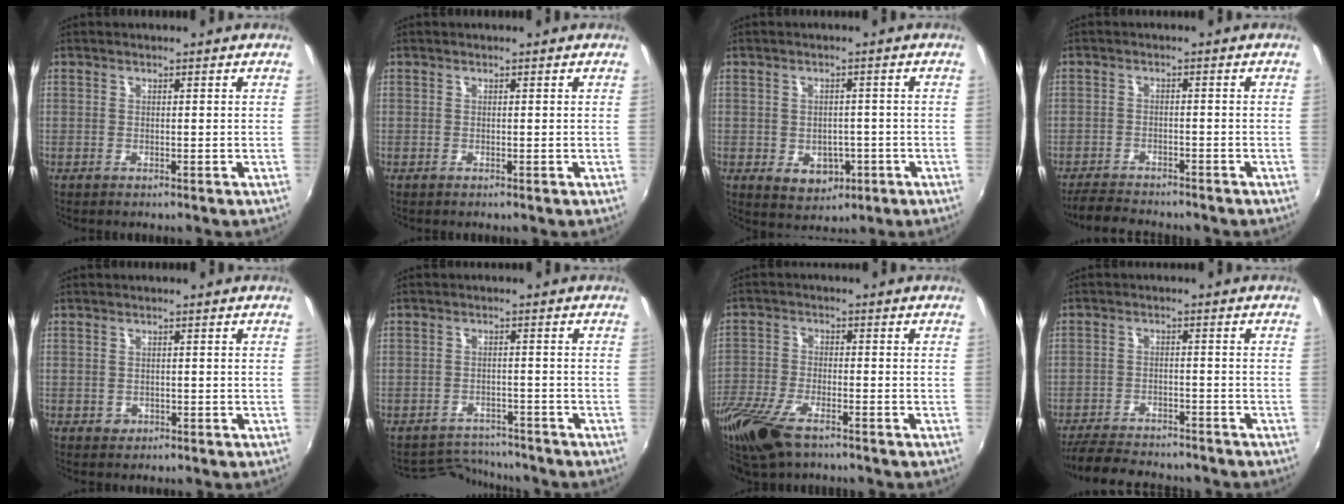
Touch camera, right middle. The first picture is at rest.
{"total": 0.0}
{"total": 6.1, "force": [-2.0, 4.8, 3.2], "torque": [-0.062, 0.001, -0.013]}
{"total": 6.2, "force": [-5.7, 1.7, 1.7], "torque": [-0.059, -0.005, -0.095]}
{"total": 1.3, "force": [-0.4, 1.2, 0.3], "torque": [-0.005, -0.003, -0.003]}
{"total": 5.9, "force": [-5.6, 1.7, -0.5], "torque": [-0.005, 0.015, -0.089]}
{"total": 12.7, "force": [-8.6, 4.7, 8.0], "torque": [-0.193, -0.040, -0.173]}
{"total": 11.1, "force": [-9.8, 3.3, 4.0], "torque": [-0.106, -0.004, -0.152]}